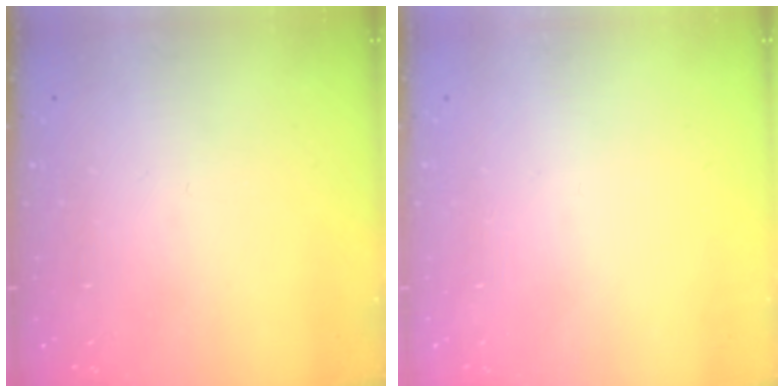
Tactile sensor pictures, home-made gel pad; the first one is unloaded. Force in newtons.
{"total": 1.5, "press": 1.5, "slide": 0.1}